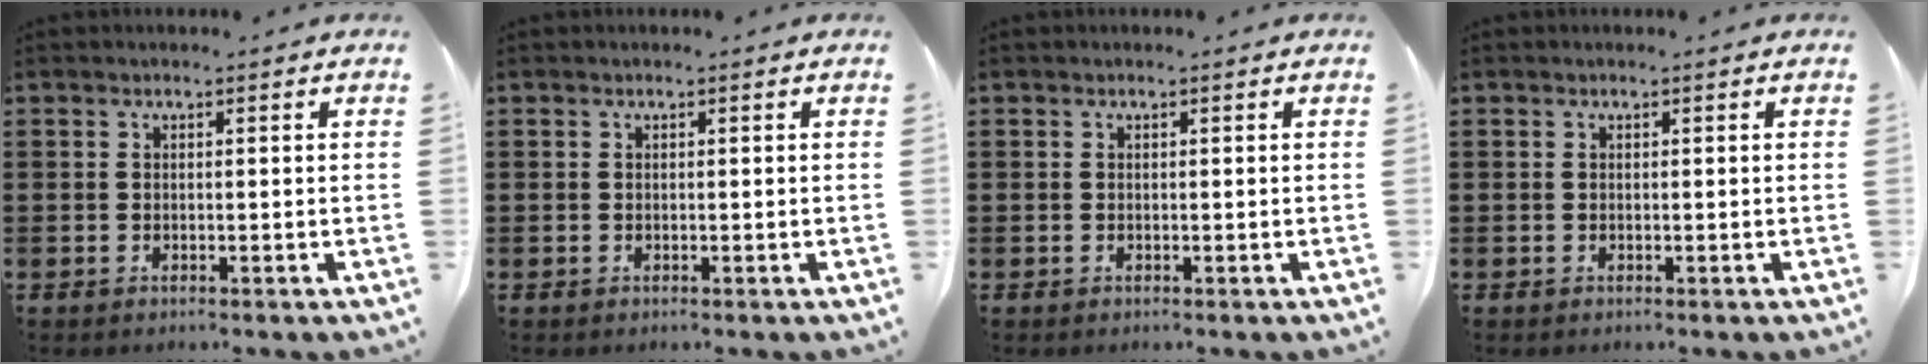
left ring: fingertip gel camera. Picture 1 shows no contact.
{"total": 0.0}
{"total": 0.0}
{"total": 0.0}